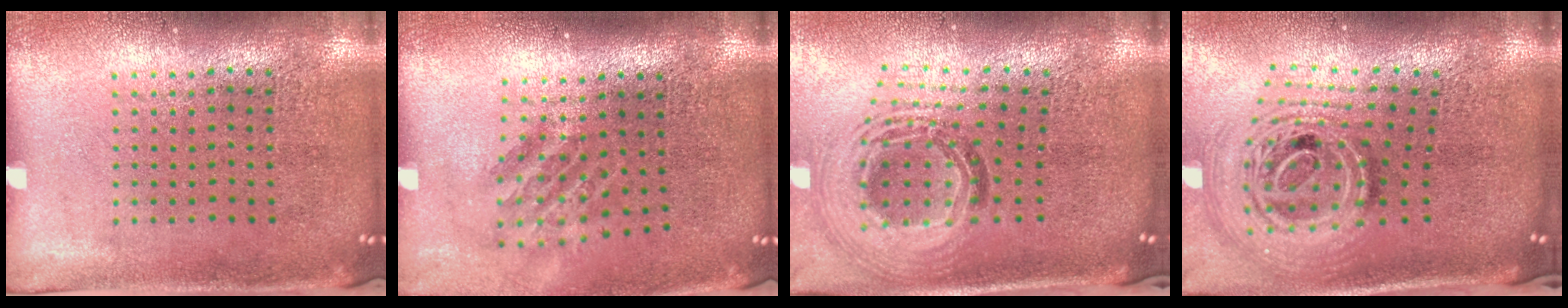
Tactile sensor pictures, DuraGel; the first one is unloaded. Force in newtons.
{"total": 1.6, "press": 1.1, "slide": 1.1}
{"total": 1.9, "press": 1.6, "slide": 1.0}
{"total": 3.0, "press": 2.0, "slide": 2.2}